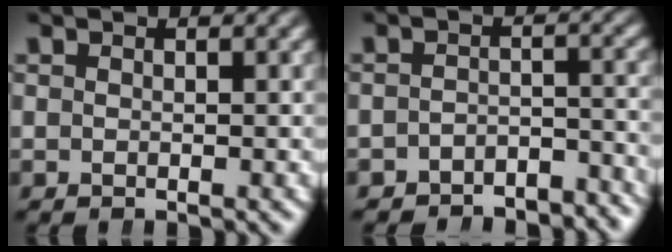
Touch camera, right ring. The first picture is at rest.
{"total": 5.0, "force": [-4.7, 1.6, 0.9], "torque": [-0.003, -0.017, -0.076]}